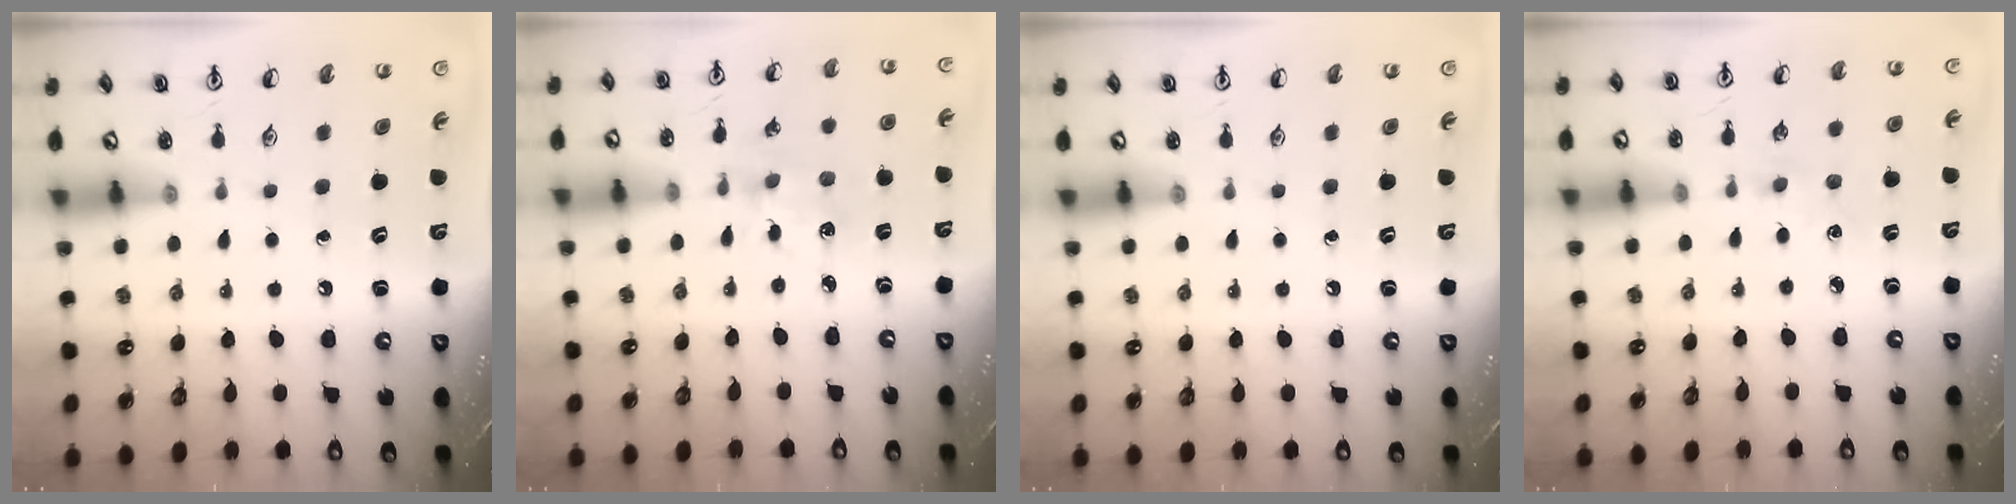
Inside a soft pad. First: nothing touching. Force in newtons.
{"total": 2.3, "press": 2.3, "slide": 0.4}
{"total": 0.0}
{"total": 1.9, "press": 1.8, "slide": 0.3}